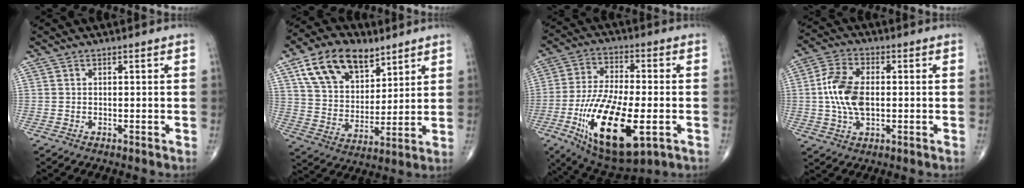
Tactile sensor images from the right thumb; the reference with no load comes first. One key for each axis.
{"total": 16.5, "fx": 9.2, "fy": 9.9, "fz": 9.4, "tx": -0.131, "ty": -0.031, "tz": 0.170}
{"total": 21.9, "fx": -6.7, "fy": 8.8, "fz": 18.9, "tx": -0.374, "ty": -0.006, "tz": -0.105}
{"total": 10.4, "fx": 0.0, "fy": 6.0, "fz": 8.6, "tx": -0.175, "ty": 0.009, "tz": -0.002}